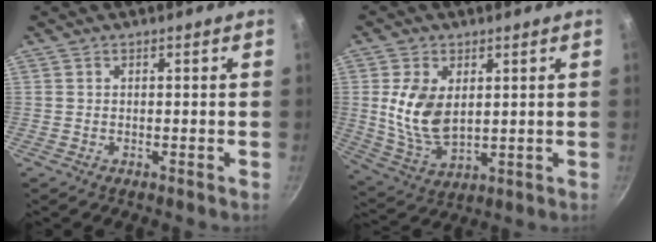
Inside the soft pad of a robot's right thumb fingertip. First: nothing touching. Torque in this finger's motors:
{"motor_torque": [-0.10, -0.07, 1.31, 0.00, 0.11]}